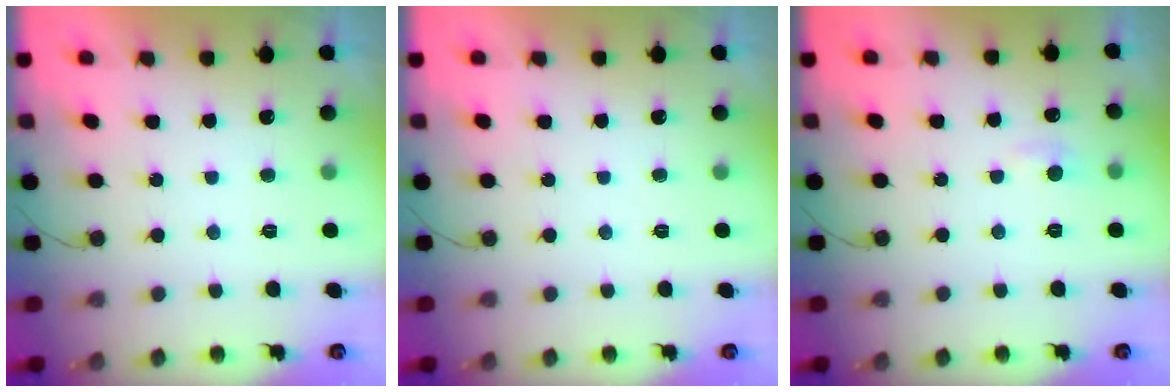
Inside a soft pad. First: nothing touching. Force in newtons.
{"total": 0.0}
{"total": 5.4, "press": 5.4, "slide": 0.7}